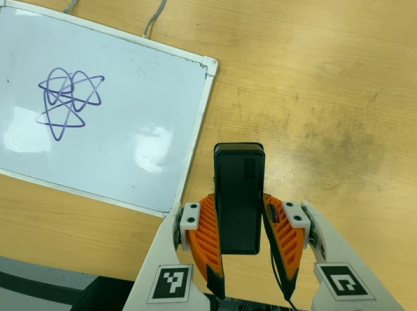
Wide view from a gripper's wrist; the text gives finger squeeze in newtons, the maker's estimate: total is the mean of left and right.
{"total": 4.6, "left": 3.3, "right": 6.0}